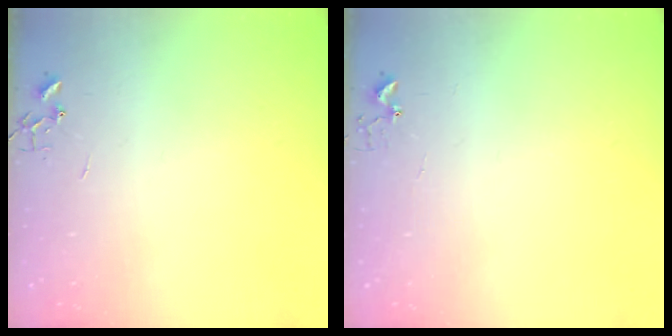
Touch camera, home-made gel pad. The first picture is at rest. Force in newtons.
{"total": 3.8, "press": 3.8, "slide": 0.3}